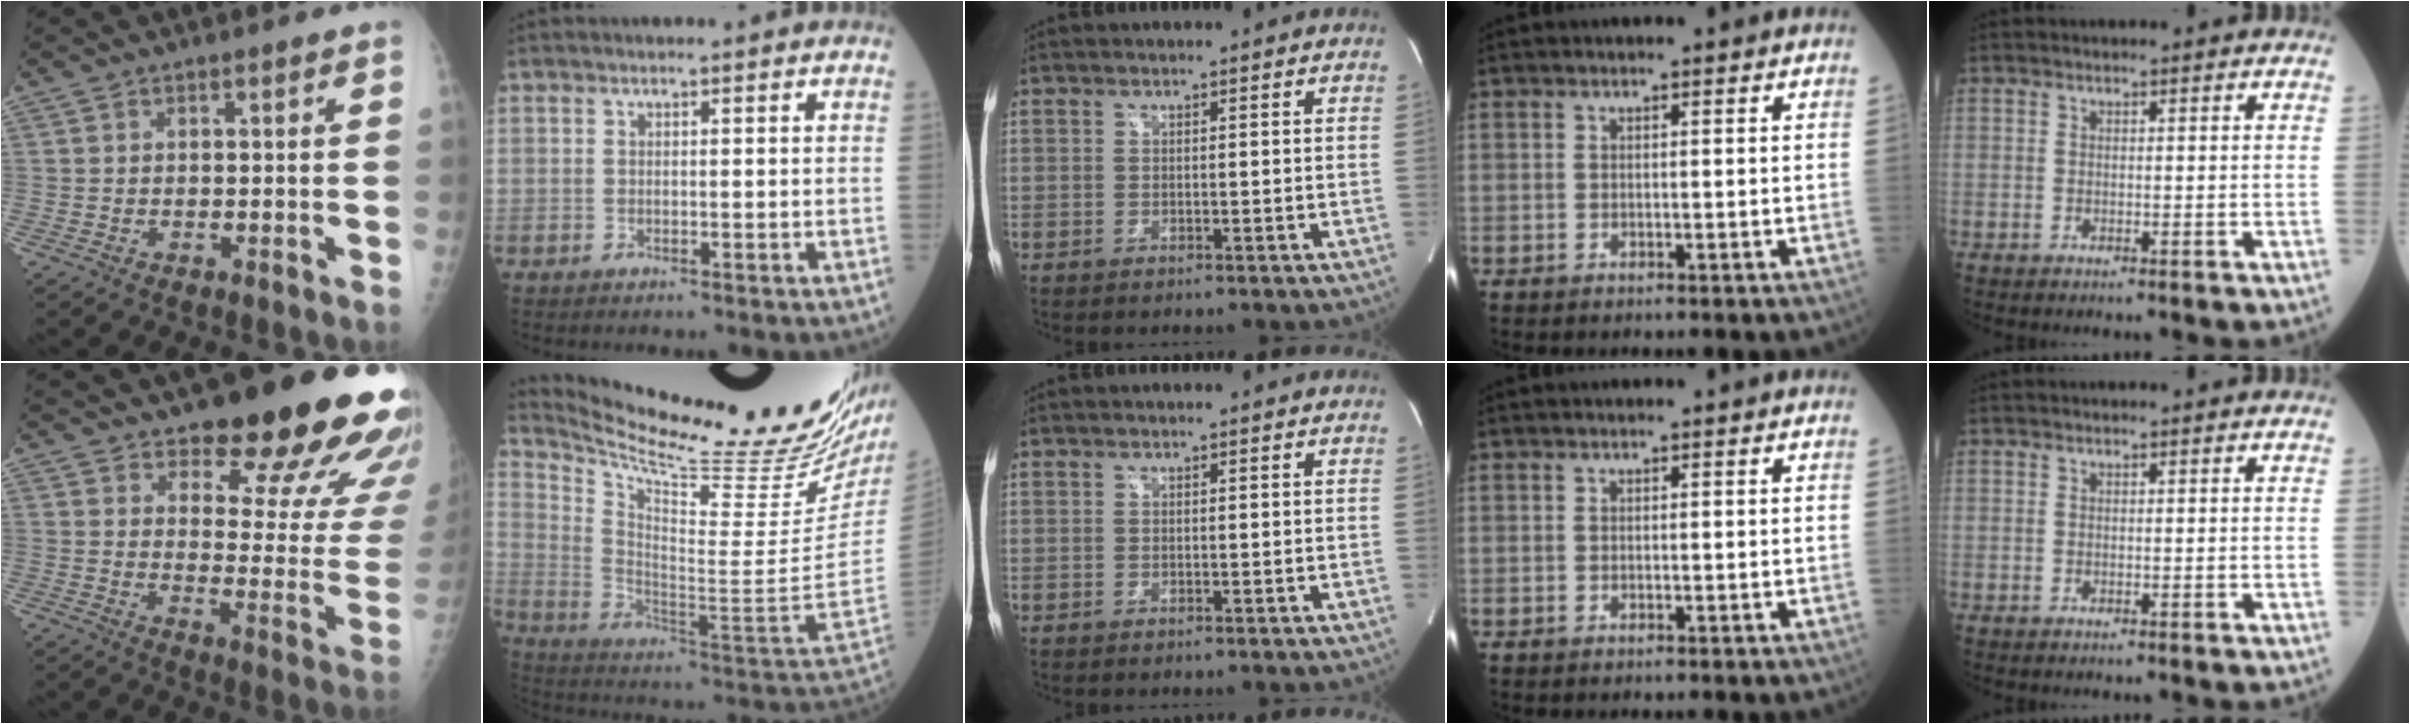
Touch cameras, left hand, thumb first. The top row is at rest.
{"thumb": {"total": 21.5, "force": [16.5, 6.5, 12.2], "torque": [-0.108, -0.109, 0.204]}, "index": {"total": 26.9, "force": [23.9, 1.1, 12.3], "torque": [-0.214, -0.103, 0.344]}}